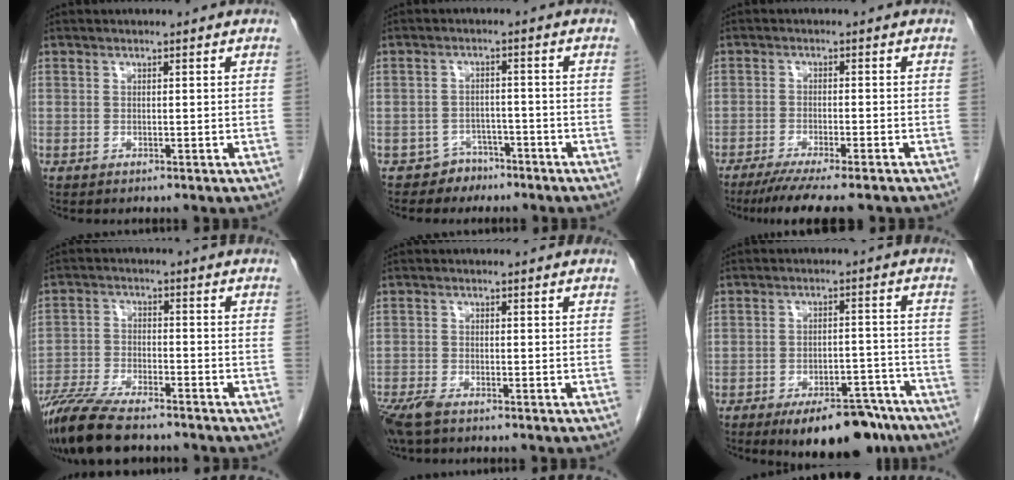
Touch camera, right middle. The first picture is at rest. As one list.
[{"total": 3.4, "force": [-2.6, 2.2, -0.2], "torque": [0.002, 0.011, -0.039]}, {"total": 10.2, "force": [-8.4, 0.7, 5.8], "torque": [-0.077, -0.020, -0.126]}, {"total": 12.9, "force": [-10.7, 2.6, 6.7], "torque": [-0.121, -0.029, -0.179]}, {"total": 4.5, "force": [-3.4, 1.2, 2.7], "torque": [-0.059, -0.012, -0.061]}, {"total": 13.0, "force": [-9.9, 4.7, 7.0], "torque": [-0.068, 0.013, -0.144]}]